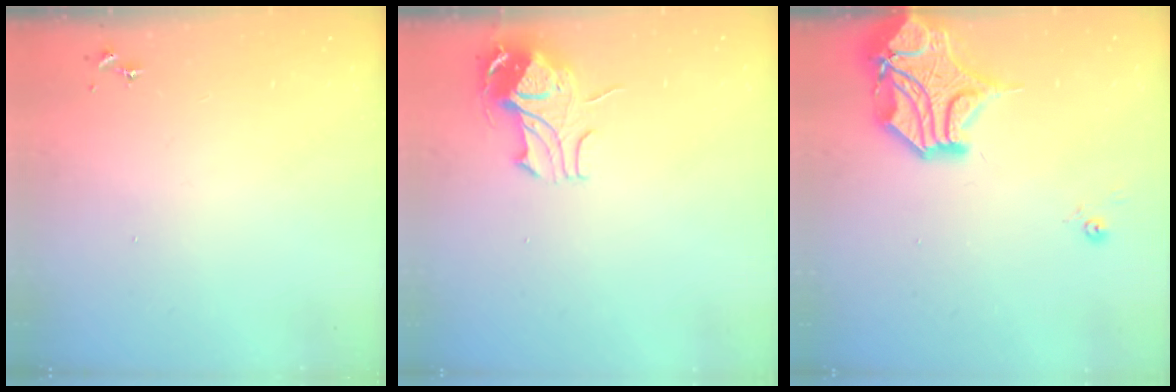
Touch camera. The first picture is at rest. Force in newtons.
{"total": 9.6, "press": 9.6, "slide": 1.1}
{"total": 16.9, "press": 16.8, "slide": 2.5}